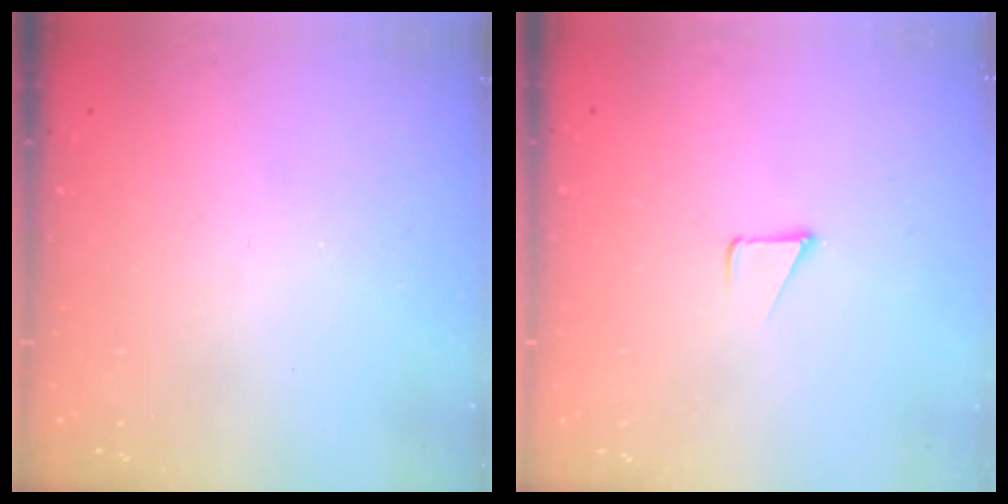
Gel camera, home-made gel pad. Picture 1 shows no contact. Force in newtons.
{"total": 1.7, "press": 1.7, "slide": 0.1}